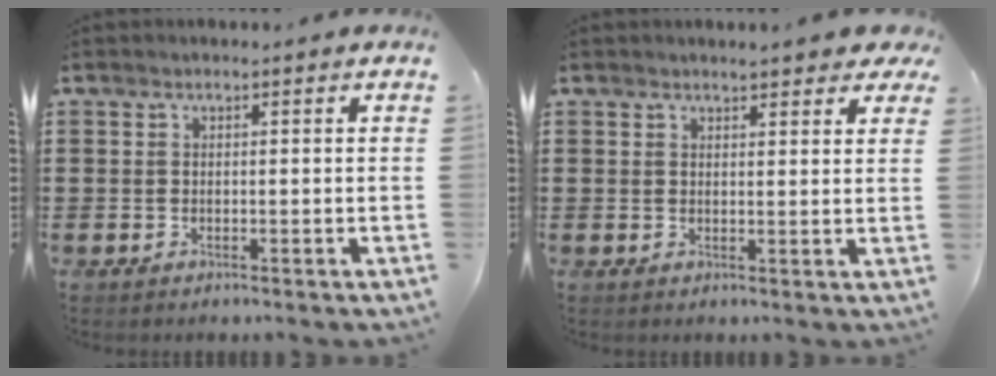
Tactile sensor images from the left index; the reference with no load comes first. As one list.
[{"total": 2.7, "force": [2.5, 0.5, 1.0], "torque": [-0.018, -0.002, 0.045]}]